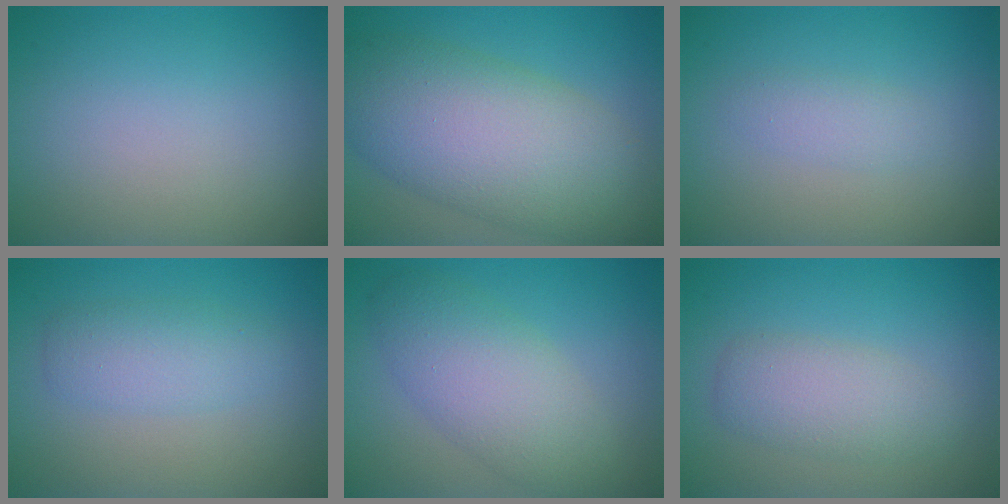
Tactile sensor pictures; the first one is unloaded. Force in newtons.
{"total": 10.4, "press": 10.4, "slide": 0.3}
{"total": 1.5, "press": 1.5, "slide": 0.0}
{"total": 2.9, "press": 2.9, "slide": 0.1}
{"total": 5.5, "press": 5.5, "slide": 0.4}
{"total": 3.4, "press": 3.4, "slide": 0.1}